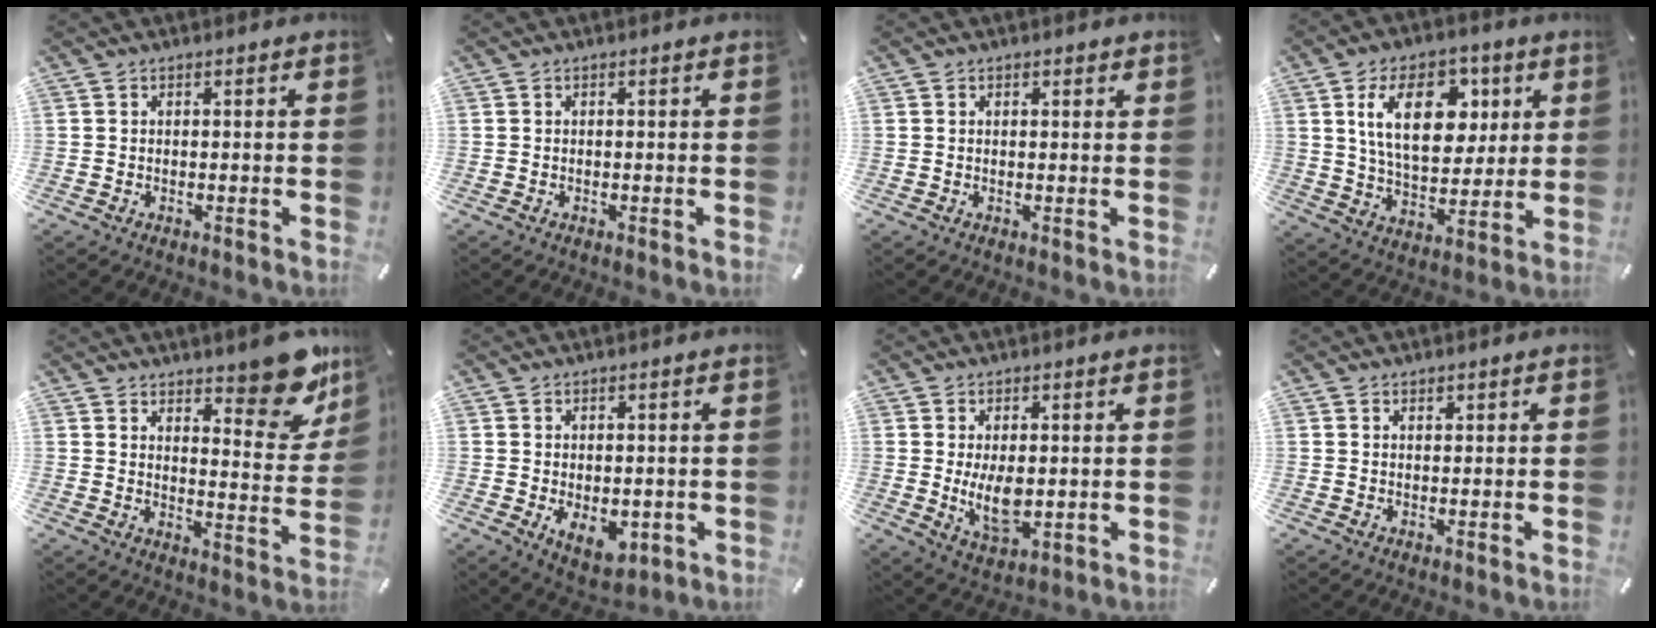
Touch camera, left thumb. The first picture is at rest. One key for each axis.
{"total": 0.0}
{"total": 0.7, "fx": 0.5, "fy": 0.5, "fz": 0.2, "tx": 0.004, "ty": -0.001, "tz": 0.007}
{"total": 17.4, "fx": 6.1, "fy": 10.7, "fz": 12.3, "tx": -0.204, "ty": 0.005, "tz": 0.105}
{"total": 13.1, "fx": 10.2, "fy": 5.4, "fz": 6.3, "tx": -0.051, "ty": -0.090, "tz": 0.176}
{"total": 5.9, "fx": -1.0, "fy": 4.1, "fz": 4.1, "tx": -0.060, "ty": -0.005, "tz": -0.019}
{"total": 7.9, "fx": 0.2, "fy": 4.7, "fz": 6.4, "tx": -0.115, "ty": -0.009, "tz": 0.001}
{"total": 1.0, "fx": 0.7, "fy": 0.7, "fz": 0.1, "tx": -0.002, "ty": 0.001, "tz": 0.013}